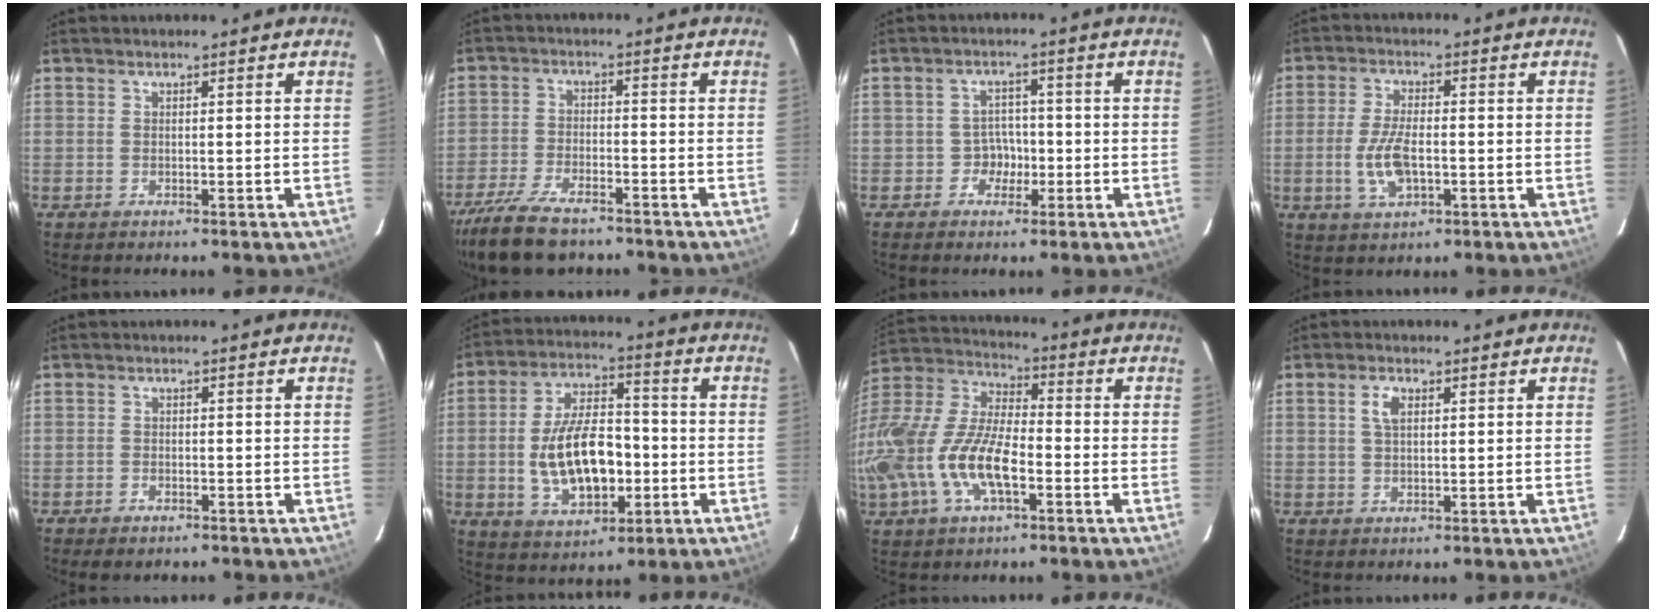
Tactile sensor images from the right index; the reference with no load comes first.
{"total": 13.4, "force": [-10.5, 4.5, 7.1], "torque": [-0.169, -0.027, -0.188]}
{"total": 3.6, "force": [-1.6, 3.2, 0.4], "torque": [-0.006, 0.016, -0.027]}
{"total": 7.7, "force": [-1.7, 3.5, 6.7], "torque": [-0.141, -0.004, -0.029]}
{"total": 1.7, "force": [-1.1, 0.8, 1.0], "torque": [-0.027, -0.004, -0.018]}
{"total": 14.9, "force": [-2.6, 7.9, 12.4], "torque": [-0.243, 0.011, -0.030]}
{"total": 22.9, "force": [-6.8, 10.7, 19.1], "torque": [-0.418, -0.021, -0.135]}
{"total": 2.8, "force": [0.9, 1.5, 2.2], "torque": [-0.044, 0.007, 0.017]}